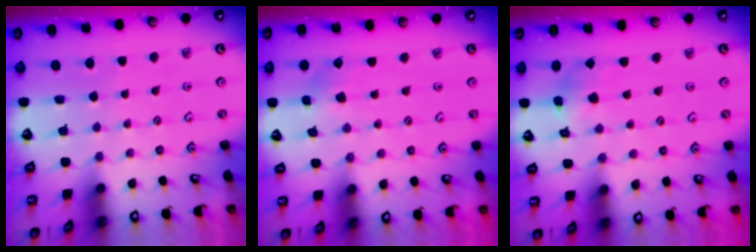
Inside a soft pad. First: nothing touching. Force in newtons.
{"total": 1.9, "press": 1.9, "slide": 0.2}
{"total": 2.5, "press": 2.5, "slide": 0.3}